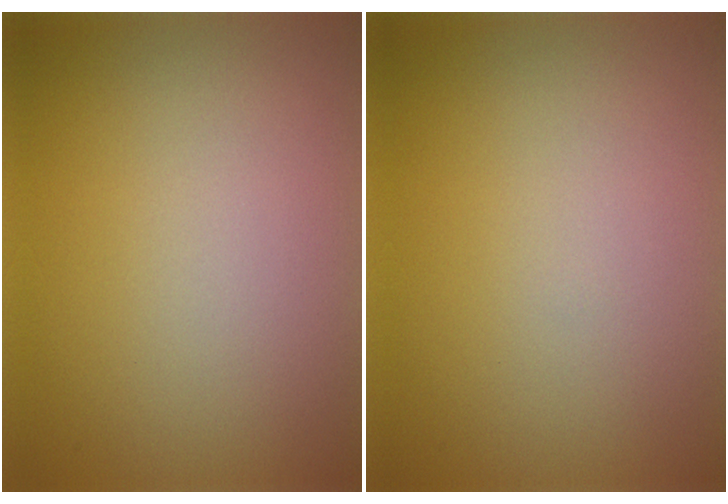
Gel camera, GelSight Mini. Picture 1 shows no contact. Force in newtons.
{"total": 0.0}